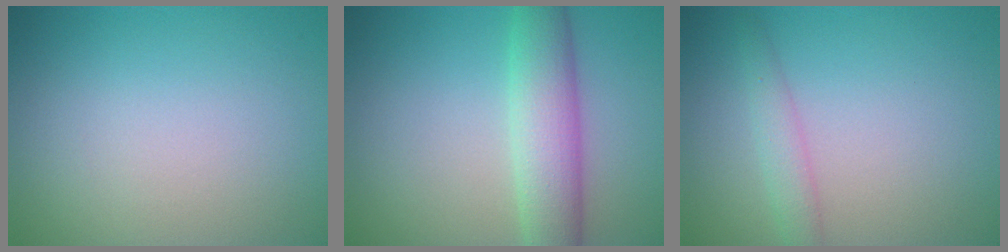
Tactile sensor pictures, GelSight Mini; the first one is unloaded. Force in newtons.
{"total": 5.1, "press": 5.1, "slide": 0.4}
{"total": 1.8, "press": 1.8, "slide": 0.1}